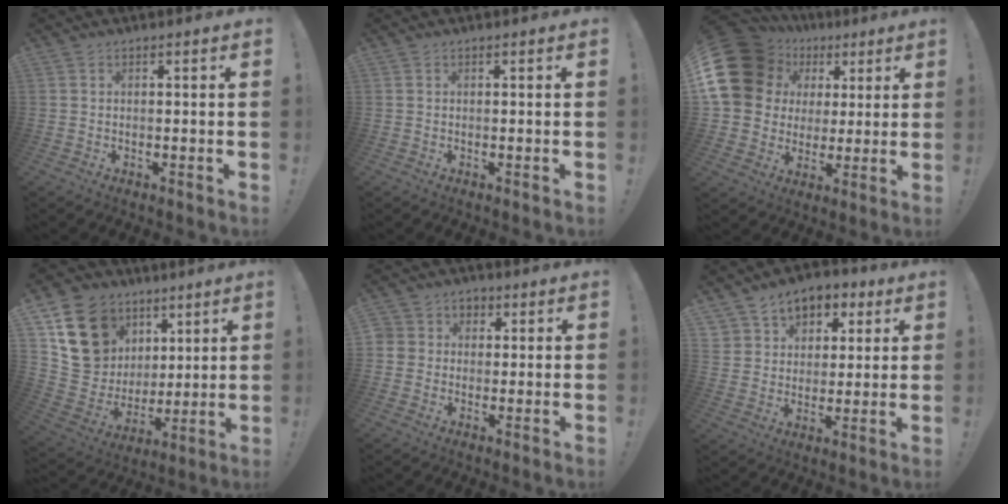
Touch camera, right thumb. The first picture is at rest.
{"total": 0.0}
{"total": 19.6, "force": [7.1, 15.7, 9.3], "torque": [-0.165, -0.026, 0.157]}
{"total": 15.2, "force": [7.8, 12.1, 4.8], "torque": [-0.072, -0.041, 0.162]}
{"total": 5.0, "force": [0.0, 4.9, 1.2], "torque": [-0.021, 0.012, 0.003]}
{"total": 7.9, "force": [3.7, 6.8, 1.6], "torque": [-0.017, -0.031, 0.073]}